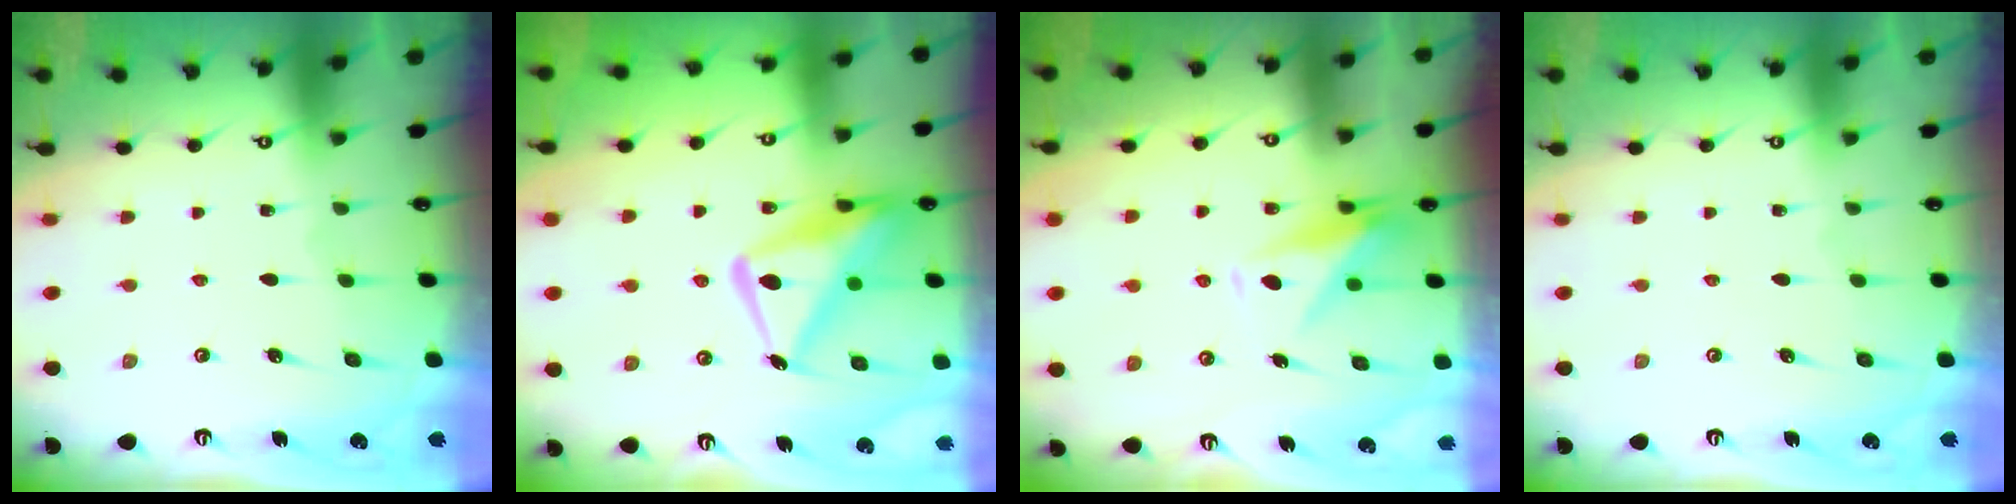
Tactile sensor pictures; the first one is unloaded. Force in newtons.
{"total": 16.6, "press": 16.5, "slide": 1.6}
{"total": 8.8, "press": 8.6, "slide": 1.7}
{"total": 0.0}